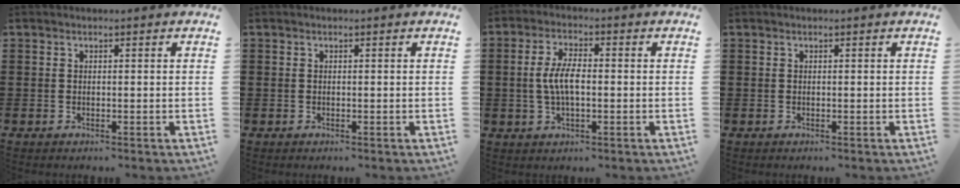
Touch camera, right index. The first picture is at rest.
{"total": 0.0}
{"total": 5.6, "force": [-0.2, 2.3, 5.1], "torque": [-0.115, -0.001, -0.011]}
{"total": 0.0}